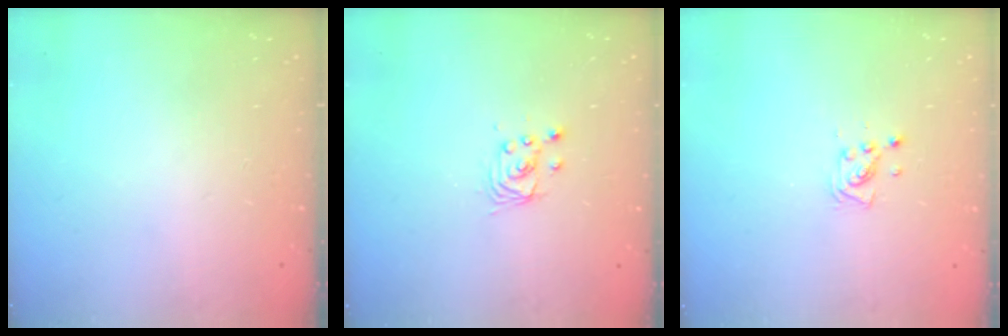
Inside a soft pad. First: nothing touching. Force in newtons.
{"total": 2.9, "press": 2.9, "slide": 0.0}
{"total": 4.6, "press": 4.4, "slide": 1.4}